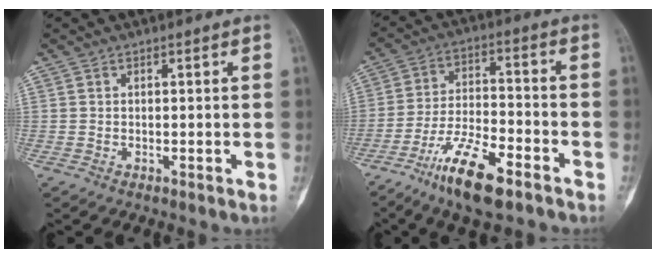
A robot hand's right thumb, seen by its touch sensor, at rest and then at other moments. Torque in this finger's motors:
{"motor_torque": [0.28, 0.25, 0.55, 0.05, 0.03]}